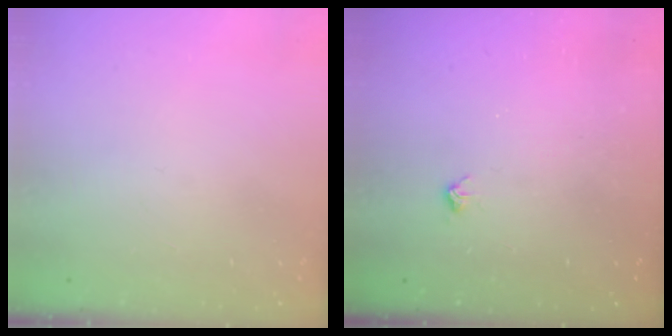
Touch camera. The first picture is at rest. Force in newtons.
{"total": 3.4, "press": 3.3, "slide": 0.7}